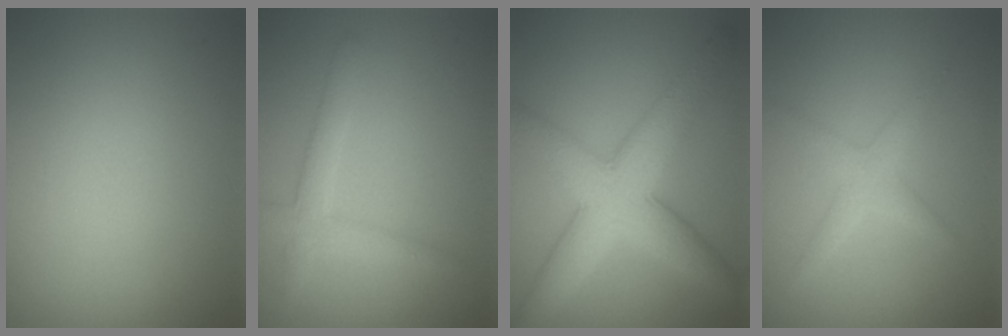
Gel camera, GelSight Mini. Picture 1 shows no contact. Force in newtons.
{"total": 2.6, "press": 2.6, "slide": 0.1}
{"total": 7.7, "press": 7.7, "slide": 0.2}
{"total": 2.0, "press": 2.0, "slide": 0.0}